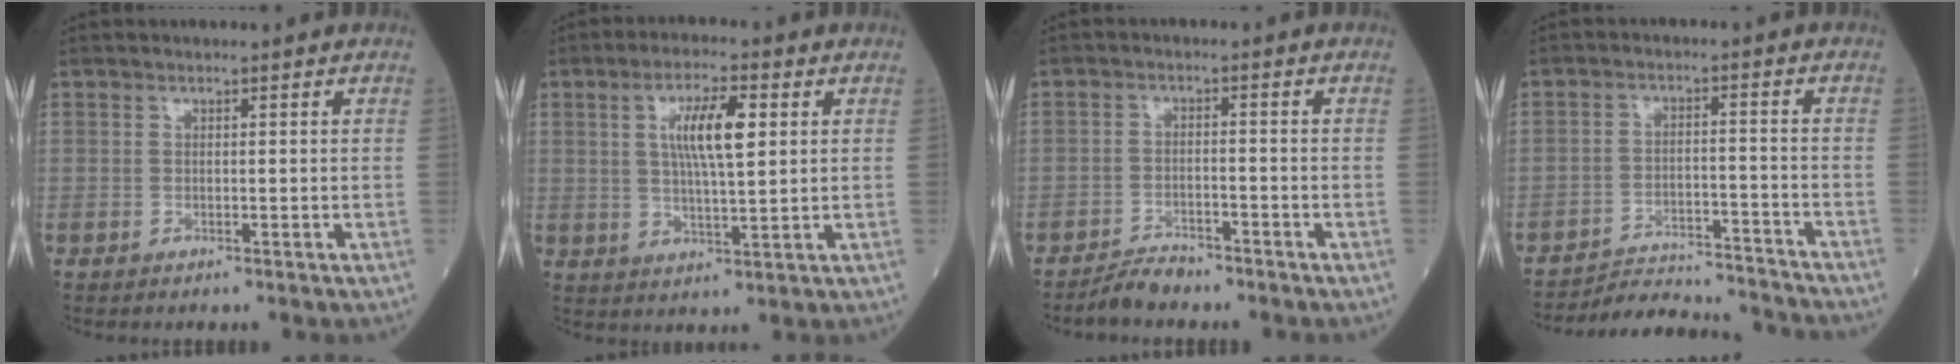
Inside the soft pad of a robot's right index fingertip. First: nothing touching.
{"total": 8.0, "force": [2.2, 1.5, 7.6], "torque": [-0.136, 0.008, 0.040]}
{"total": 3.2, "force": [-3.1, 0.6, 0.7], "torque": [-0.015, -0.006, -0.056]}
{"total": 12.1, "force": [-12.0, 0.7, 1.1], "torque": [-0.013, 0.010, -0.176]}